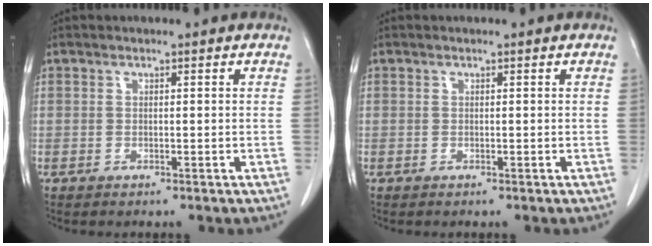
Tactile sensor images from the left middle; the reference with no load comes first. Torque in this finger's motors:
{"motor_torque": [-0.01, -0.01, 0.00, -0.01]}